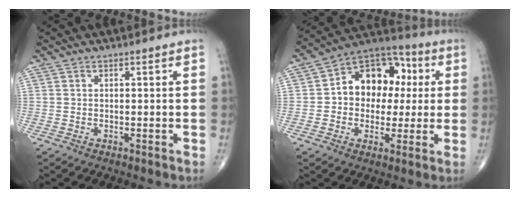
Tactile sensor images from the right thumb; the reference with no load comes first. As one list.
[{"total": 15.1, "force": [1.7, 11.3, 9.9], "torque": [-0.092, 0.029, 0.015]}]